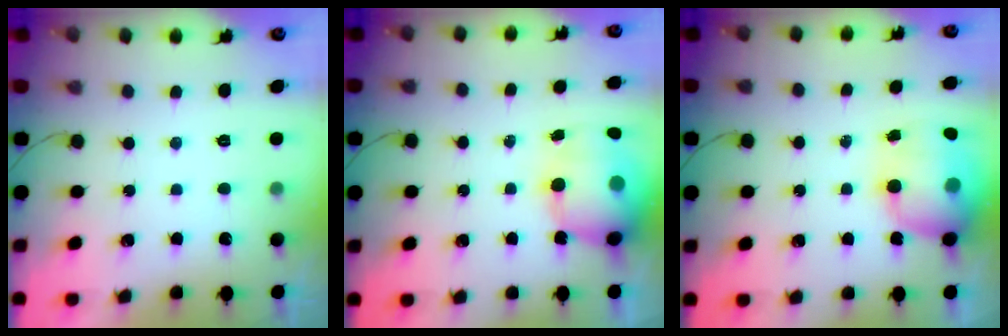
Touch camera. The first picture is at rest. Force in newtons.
{"total": 16.6, "press": 16.1, "slide": 4.0}
{"total": 15.4, "press": 15.1, "slide": 3.4}